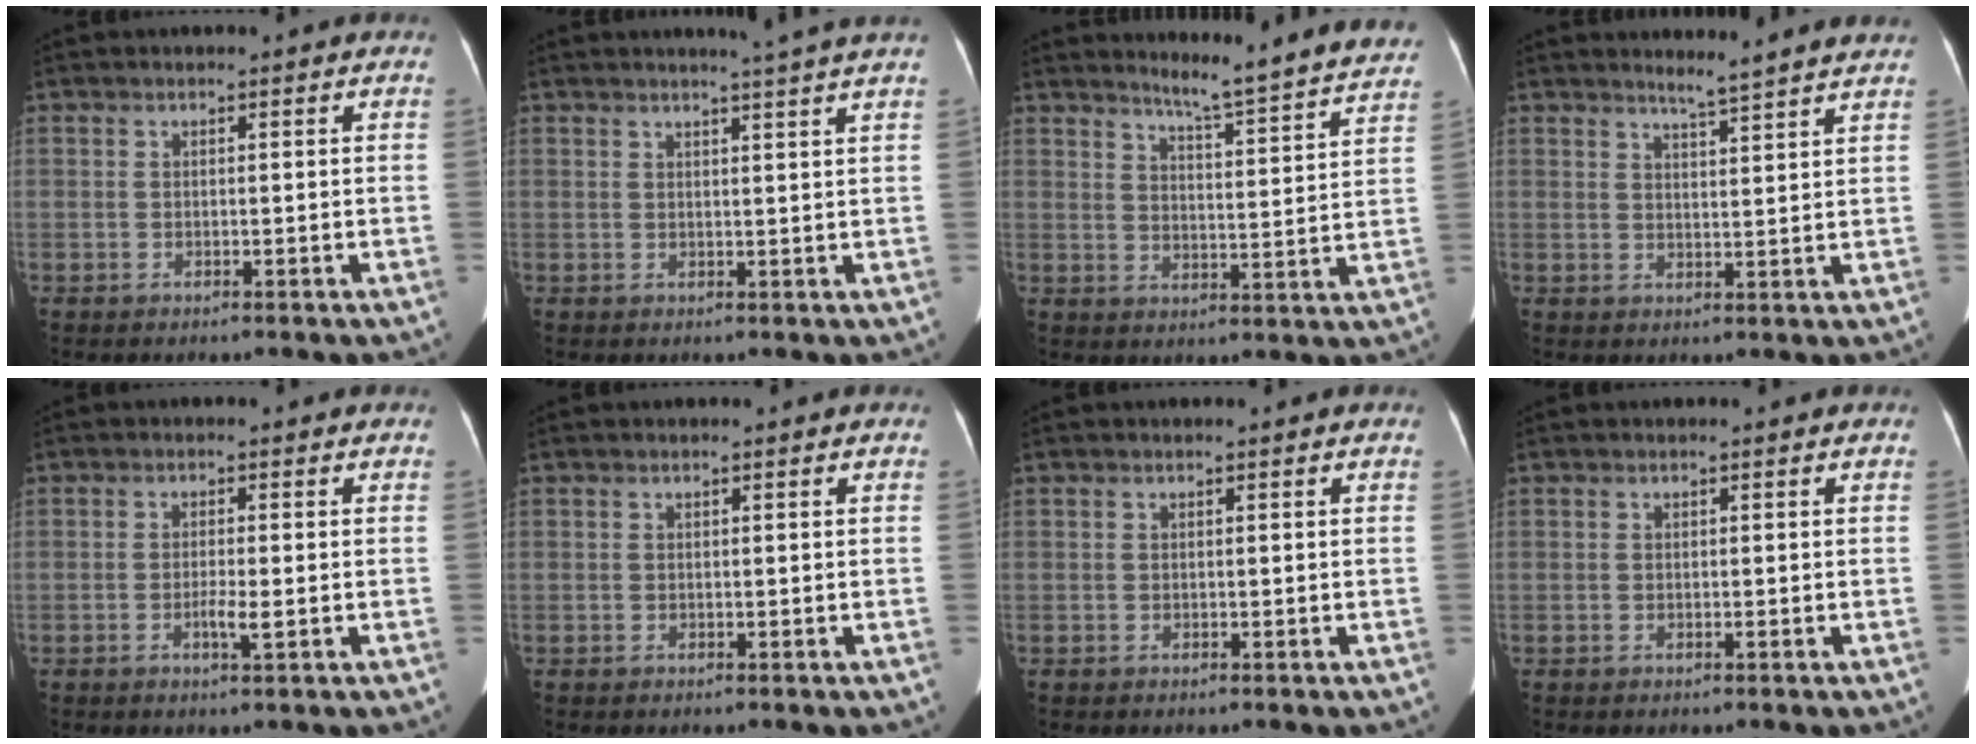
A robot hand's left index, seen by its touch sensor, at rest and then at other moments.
{"total": 4.3, "force": [3.7, -1.2, 1.9], "torque": [-0.026, -0.004, 0.039]}
{"total": 14.9, "force": [14.3, -0.4, 4.3], "torque": [-0.061, -0.059, 0.169]}
{"total": 5.2, "force": [4.9, -0.7, 1.7], "torque": [-0.035, -0.002, 0.059]}
{"total": 2.1, "force": [-0.6, 0.1, 2.0], "torque": [-0.038, -0.002, -0.011]}
{"total": 0.0}
{"total": 0.0}
{"total": 0.0}